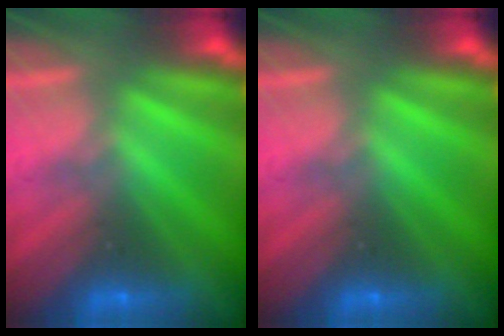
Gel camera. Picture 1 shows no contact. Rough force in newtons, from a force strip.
{"total": 0.0}